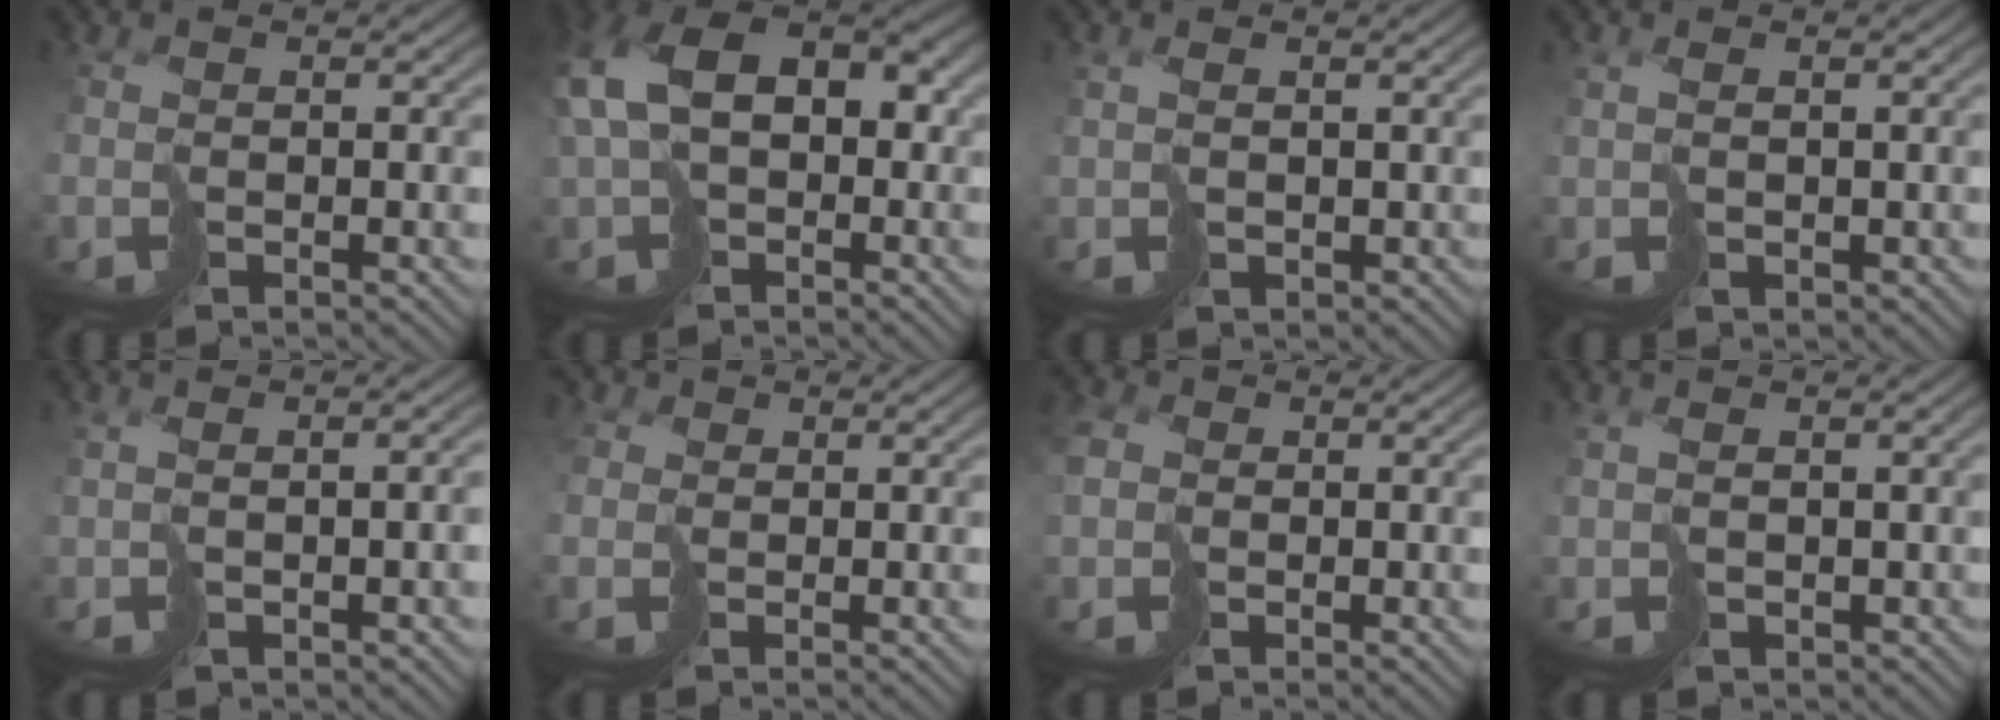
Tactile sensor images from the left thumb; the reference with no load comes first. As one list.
[{"total": 12.2, "force": [1.2, 8.6, 8.6], "torque": [-0.203, -0.003, 0.036]}, {"total": 1.8, "force": [1.0, 0.9, 1.1], "torque": [-0.026, 0.000, 0.027]}, {"total": 2.0, "force": [0.7, 0.9, 1.7], "torque": [-0.037, 0.002, 0.021]}, {"total": 3.6, "force": [-0.1, 1.3, 3.3], "torque": [-0.060, -0.001, 0.013]}, {"total": 3.3, "force": [0.9, 2.9, 1.3], "torque": [-0.050, 0.008, 0.007]}, {"total": 5.2, "force": [0.0, 4.3, 2.8], "torque": [-0.096, -0.001, -0.008]}, {"total": 2.2, "force": [0.7, 1.1, 1.7], "torque": [-0.038, 0.000, 0.020]}]